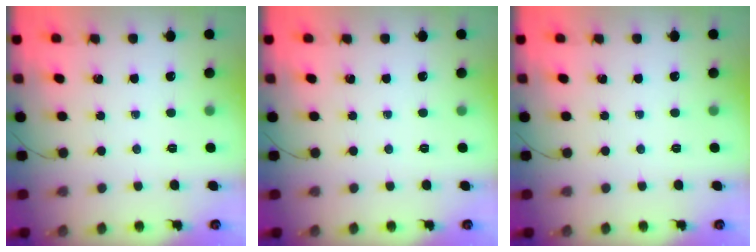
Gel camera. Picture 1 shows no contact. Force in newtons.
{"total": 0.0}
{"total": 0.0}